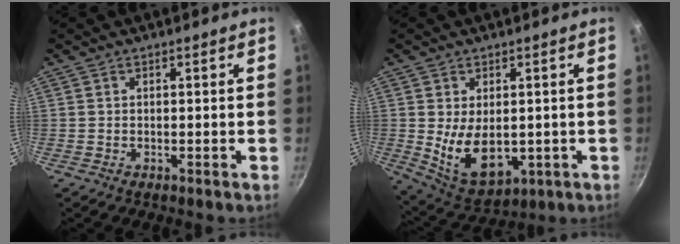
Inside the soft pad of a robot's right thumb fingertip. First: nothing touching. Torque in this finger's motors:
{"motor_torque": [-0.25, 0.70, -0.04, 0.13, 0.15]}